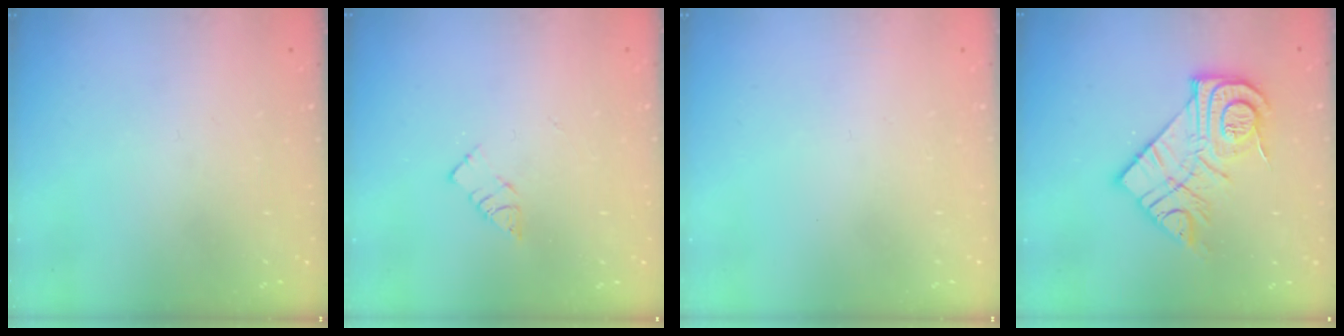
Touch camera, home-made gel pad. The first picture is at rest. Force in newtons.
{"total": 5.1, "press": 5.1, "slide": 0.2}
{"total": 1.6, "press": 1.6, "slide": 0.1}
{"total": 16.3, "press": 16.2, "slide": 1.1}